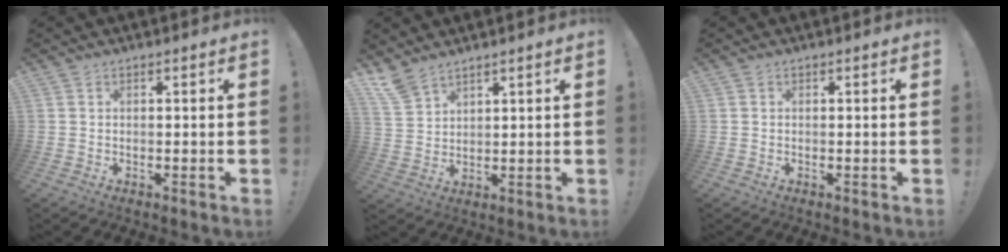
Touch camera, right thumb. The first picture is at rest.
{"total": 6.7, "force": [5.6, 2.8, 2.4], "torque": [-0.047, -0.032, 0.110]}
{"total": 0.0}